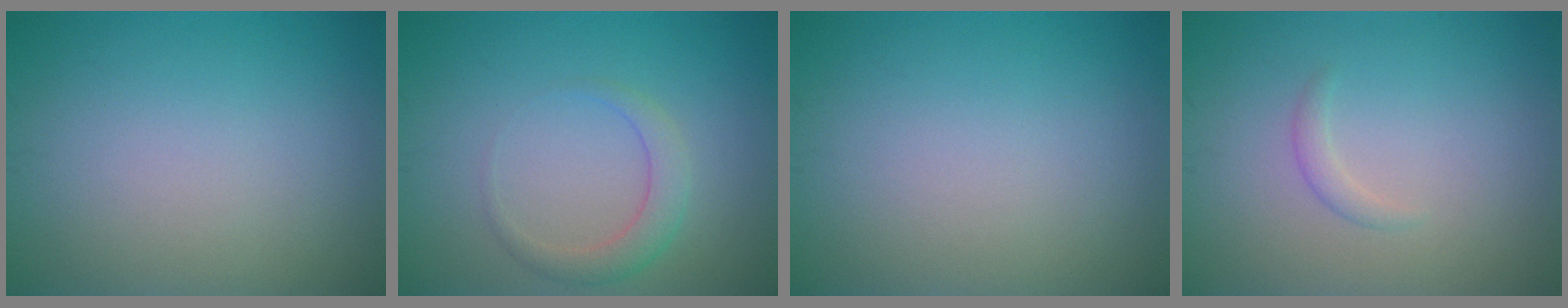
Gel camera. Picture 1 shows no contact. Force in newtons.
{"total": 2.3, "press": 2.3, "slide": 0.1}
{"total": 0.0}
{"total": 0.9, "press": 0.9, "slide": 0.0}